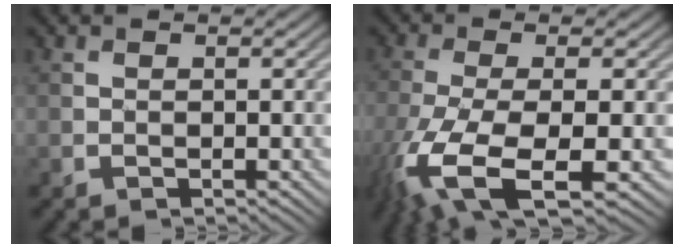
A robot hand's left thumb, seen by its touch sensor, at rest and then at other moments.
{"total": 12.0, "force": [-5.6, 4.2, 9.7], "torque": [-0.225, -0.038, -0.100]}